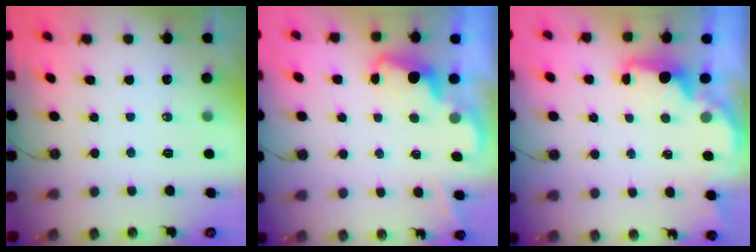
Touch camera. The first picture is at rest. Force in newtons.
{"total": 2.2, "press": 2.2, "slide": 0.5}
{"total": 2.2, "press": 2.1, "slide": 0.8}